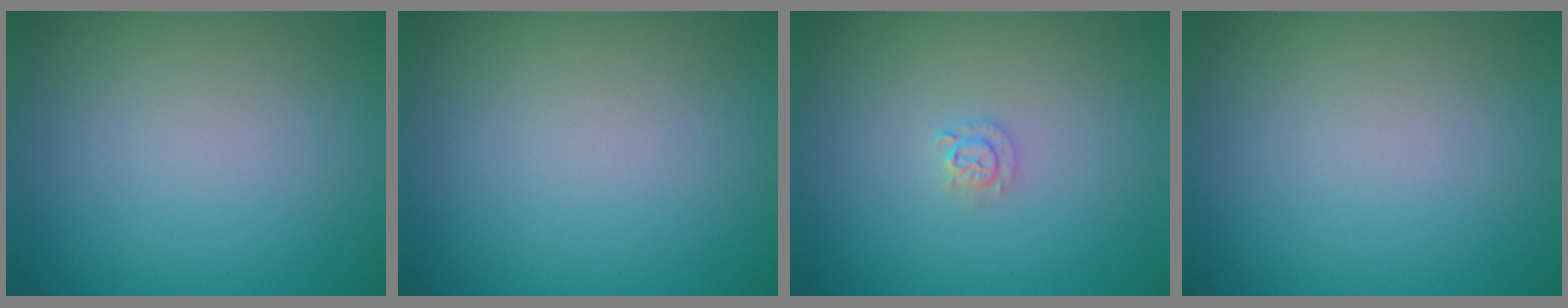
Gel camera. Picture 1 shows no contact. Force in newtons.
{"total": 0.0}
{"total": 1.1, "press": 1.1, "slide": 0.2}
{"total": 0.0}